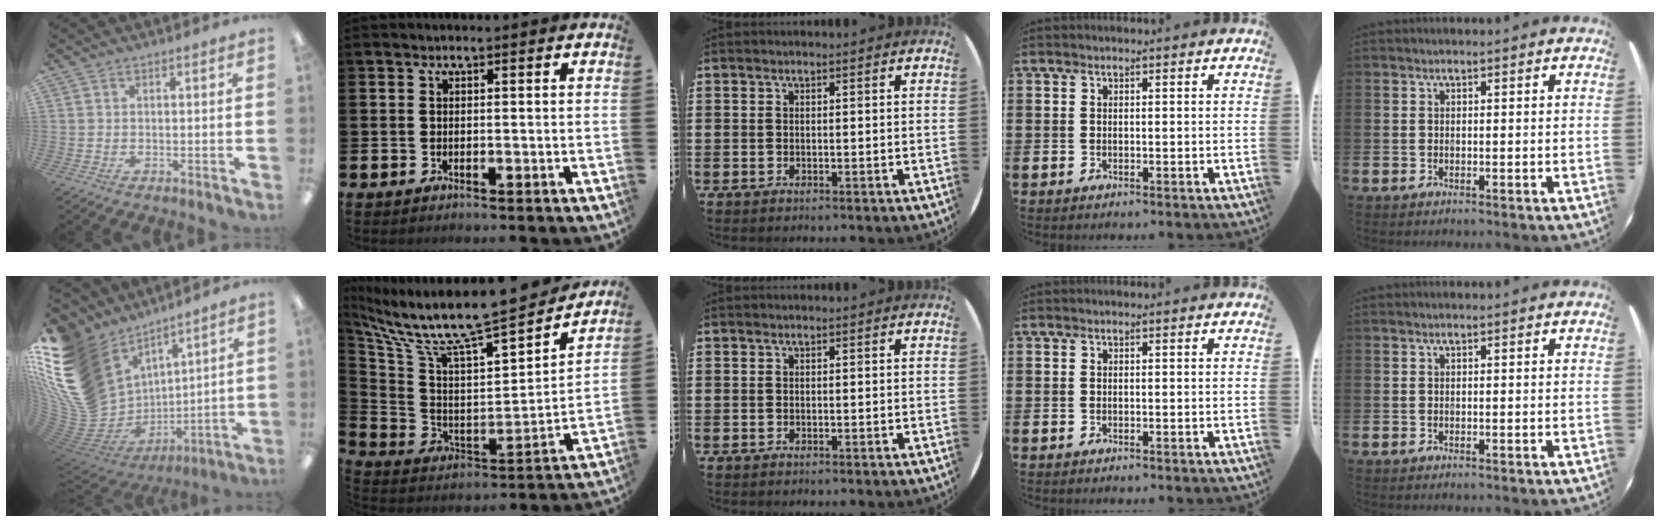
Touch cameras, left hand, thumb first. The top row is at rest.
{"thumb": {"total": 23.5, "force": [8.7, 16.9, 13.8], "torque": [-0.295, -0.078, 0.198]}, "index": {"total": 10.2, "force": [8.8, 1.2, 5.0], "torque": [-0.134, -0.076, 0.143]}}